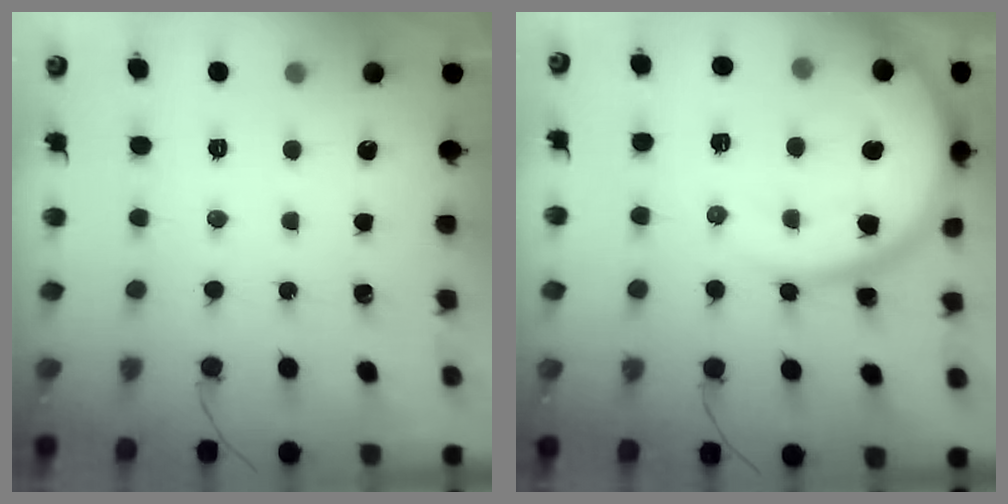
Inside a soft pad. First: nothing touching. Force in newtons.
{"total": 16.9, "press": 16.9, "slide": 1.3}